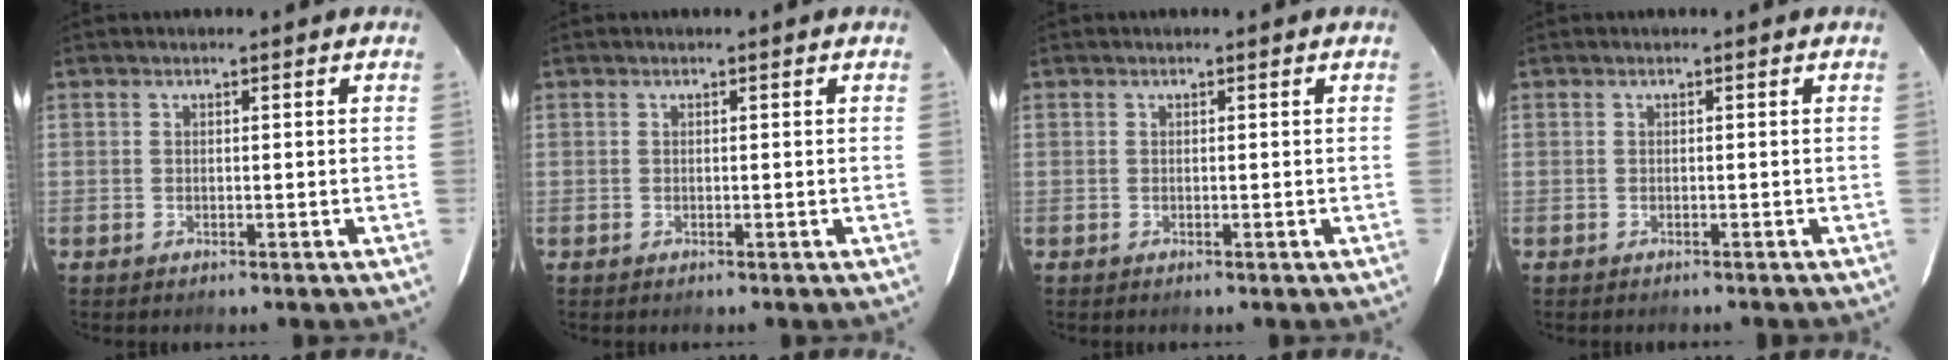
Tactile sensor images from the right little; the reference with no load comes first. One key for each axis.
{"total": 0.0}
{"total": 0.0}
{"total": 0.8, "fx": -0.8, "fy": 0.2, "fz": 0.3, "tx": -0.008, "ty": -0.001, "tz": -0.009}